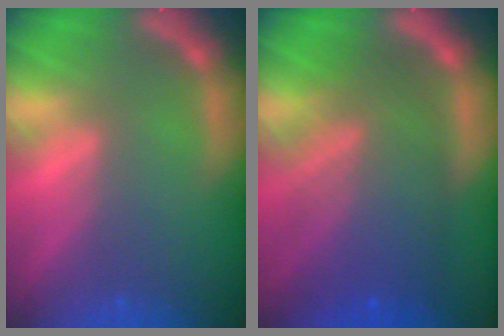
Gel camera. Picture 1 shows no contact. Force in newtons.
{"total": 9.5}